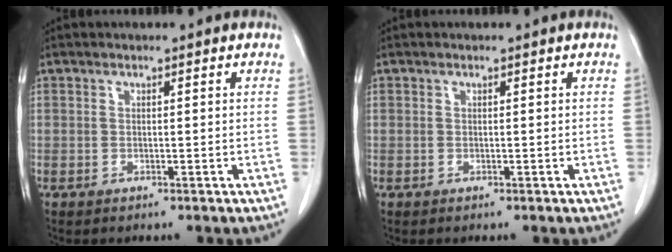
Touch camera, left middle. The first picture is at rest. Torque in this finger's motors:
{"motor_torque": [0.06, -0.04, -0.11, -0.01]}